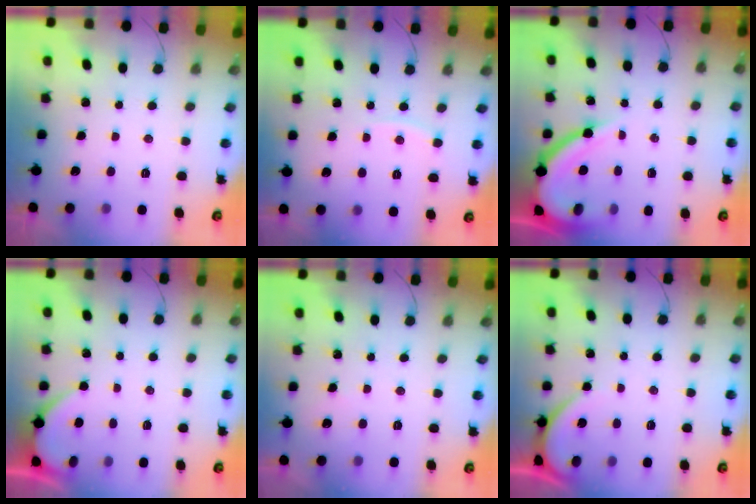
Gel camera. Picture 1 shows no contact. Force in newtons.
{"total": 3.3, "press": 3.3, "slide": 0.5}
{"total": 11.8, "press": 11.7, "slide": 1.3}
{"total": 1.8, "press": 1.8, "slide": 0.3}
{"total": 2.1, "press": 2.1, "slide": 0.3}
{"total": 3.0, "press": 3.0, "slide": 0.5}